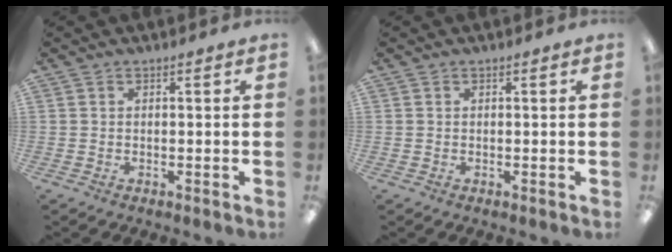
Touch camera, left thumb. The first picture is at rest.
{"total": 0.0}